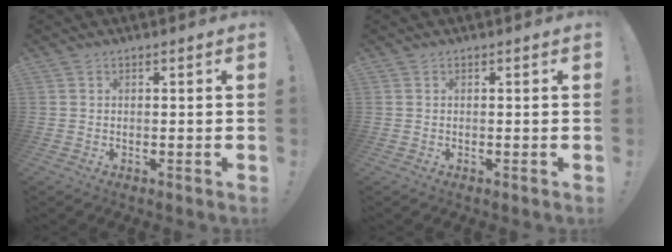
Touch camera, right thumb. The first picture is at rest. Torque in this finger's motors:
{"motor_torque": [-0.10, -0.10, -0.07, 0.07, 0.00]}